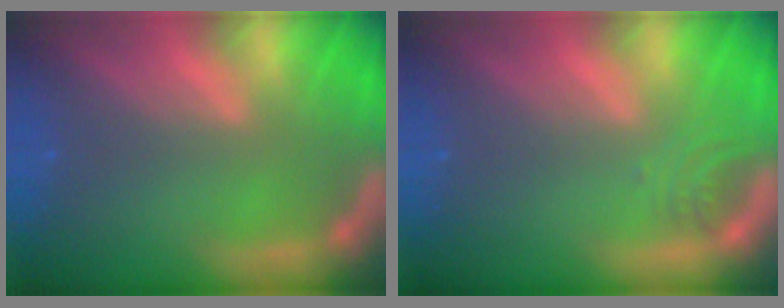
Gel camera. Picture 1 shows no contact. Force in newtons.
{"total": 1.4}